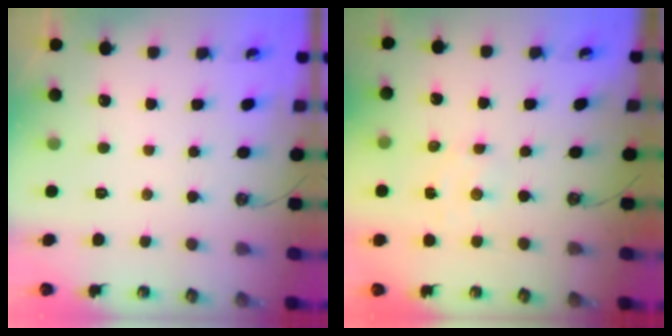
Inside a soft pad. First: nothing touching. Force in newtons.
{"total": 3.0, "press": 3.0, "slide": 0.4}